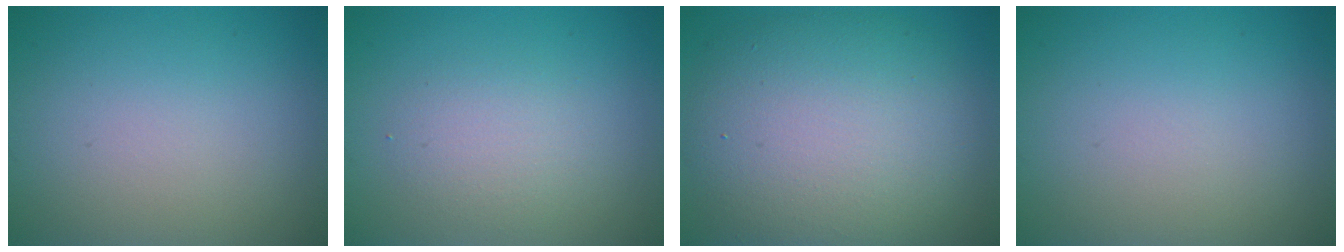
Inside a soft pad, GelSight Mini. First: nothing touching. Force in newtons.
{"total": 2.4, "press": 2.4, "slide": 0.0}
{"total": 10.5, "press": 10.5, "slide": 0.6}
{"total": 0.0}